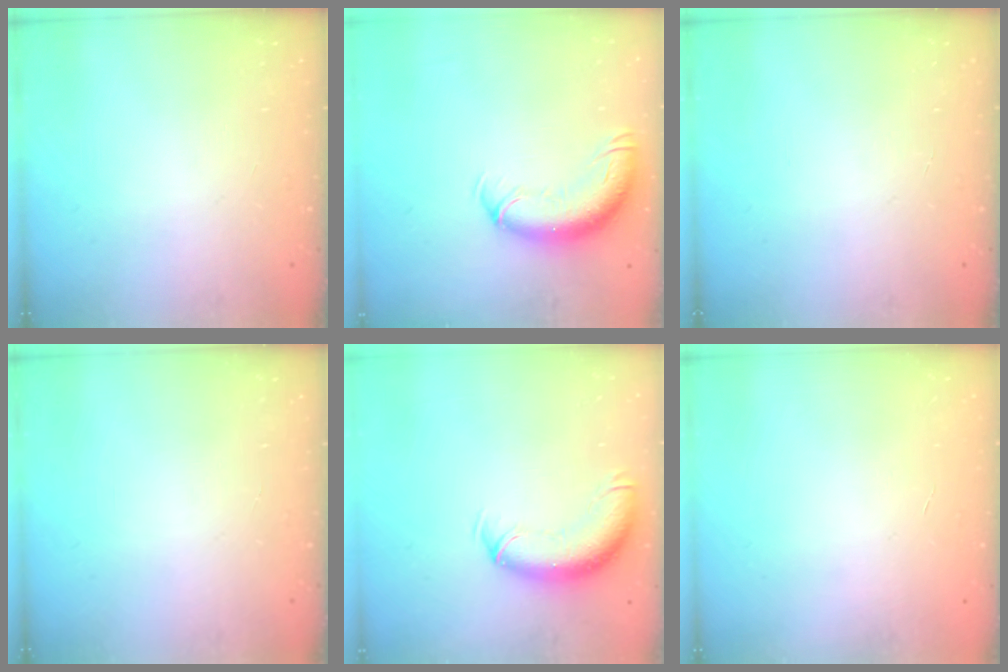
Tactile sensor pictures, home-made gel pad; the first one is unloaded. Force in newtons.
{"total": 13.1, "press": 12.7, "slide": 3.3}
{"total": 0.0}
{"total": 0.0}
{"total": 11.8, "press": 11.5, "slide": 2.6}
{"total": 0.0}